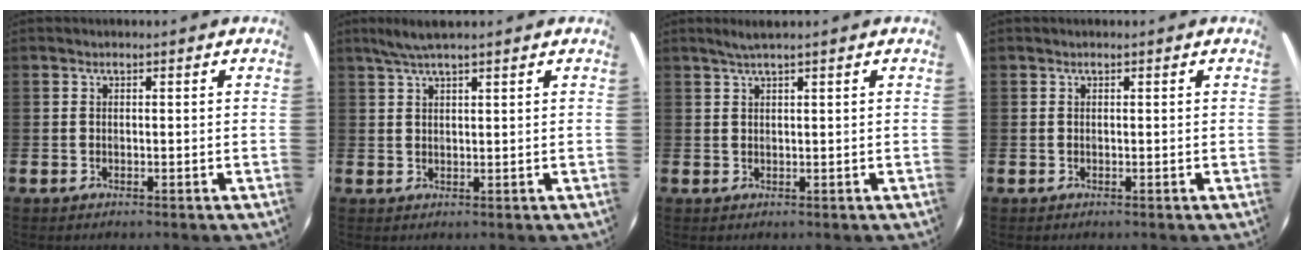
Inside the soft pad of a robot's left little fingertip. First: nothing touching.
{"total": 3.3, "force": [2.7, 0.3, 1.9], "torque": [-0.041, 0.005, 0.049]}
{"total": 1.7, "force": [1.3, -0.1, 1.1], "torque": [-0.020, 0.001, 0.024]}
{"total": 0.0}